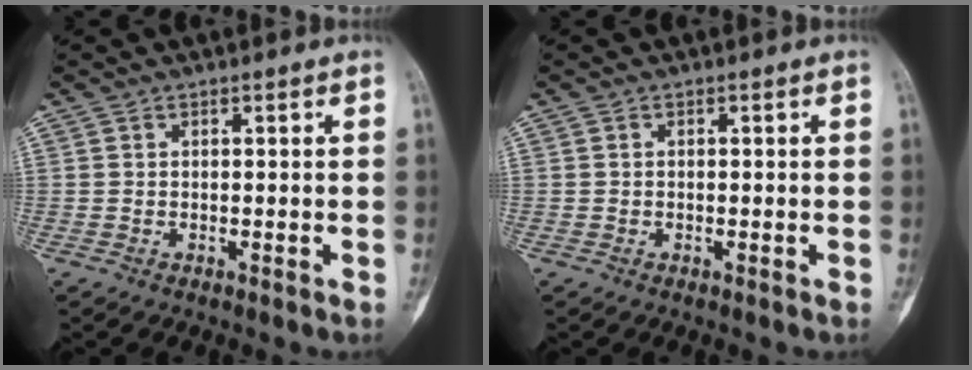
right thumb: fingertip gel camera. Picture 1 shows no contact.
{"total": 0.0}